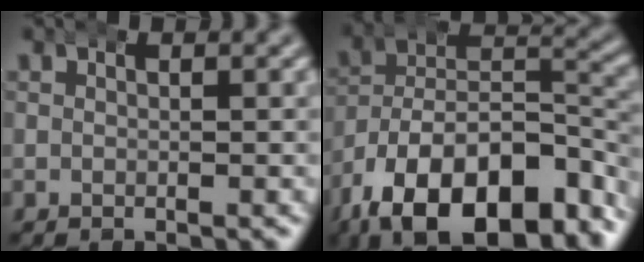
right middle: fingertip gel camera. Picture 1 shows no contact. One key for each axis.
{"total": 17.2, "fx": -7.6, "fy": 10.3, "fz": 11.5, "tx": -0.198, "ty": -0.056, "tz": -0.092}